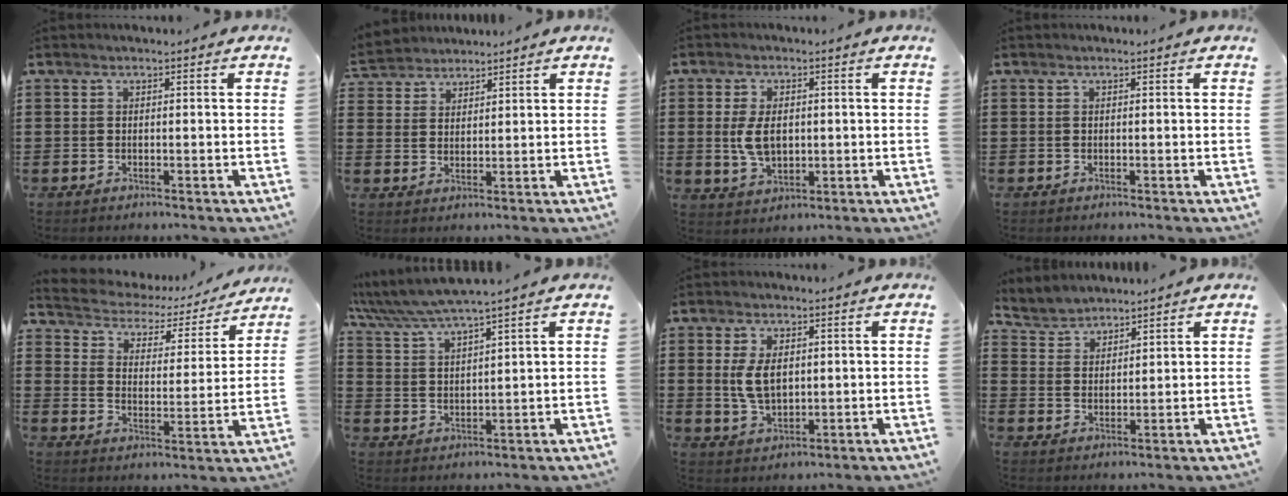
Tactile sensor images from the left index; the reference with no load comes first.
{"total": 3.0, "force": [2.8, 0.9, -0.5], "torque": [-0.002, -0.004, 0.054]}
{"total": 5.8, "force": [0.3, 3.4, 4.7], "torque": [-0.099, 0.002, 0.001]}
{"total": 0.0}
{"total": 2.8, "force": [2.5, 1.3, 0.3], "torque": [-0.028, -0.021, 0.031]}
{"total": 4.7, "force": [4.2, -0.2, 2.1], "torque": [-0.056, -0.022, 0.071]}
{"total": 5.7, "force": [1.0, 3.2, 4.5], "torque": [-0.095, 0.004, 0.014]}
{"total": 3.5, "force": [3.3, 0.9, -0.5], "torque": [-0.005, -0.008, 0.062]}